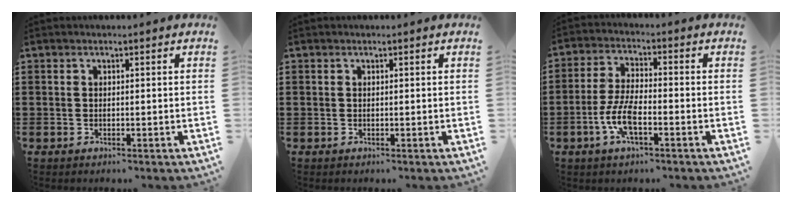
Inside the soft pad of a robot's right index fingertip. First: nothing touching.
{"total": 0.0}
{"total": 6.9, "force": [-2.7, 2.1, 6.0], "torque": [-0.140, -0.011, -0.056]}